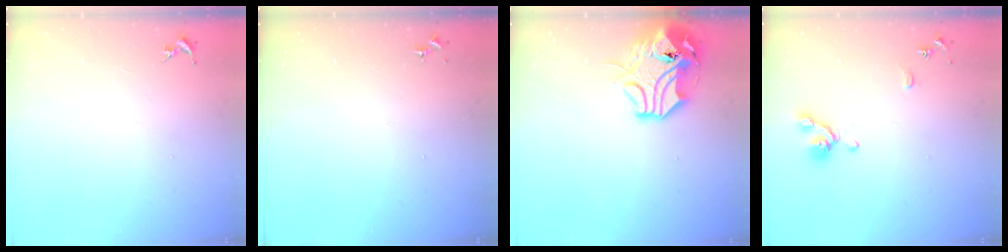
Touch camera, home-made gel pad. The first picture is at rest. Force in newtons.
{"total": 0.0}
{"total": 13.8, "press": 13.6, "slide": 2.0}
{"total": 9.9, "press": 9.8, "slide": 1.3}